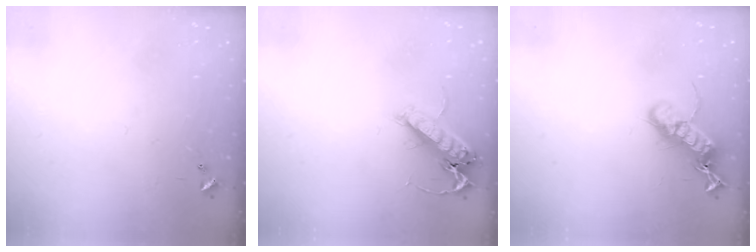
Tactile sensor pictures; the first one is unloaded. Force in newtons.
{"total": 14.1, "press": 14.0, "slide": 1.8}
{"total": 16.8, "press": 16.7, "slide": 0.8}